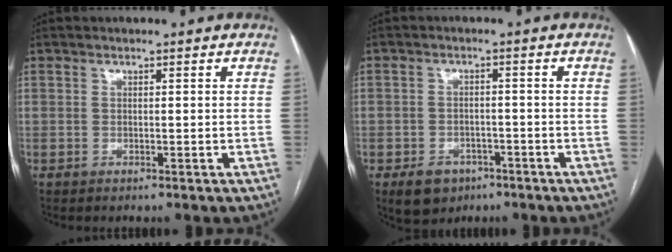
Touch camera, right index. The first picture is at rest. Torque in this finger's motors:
{"motor_torque": [-0.17, -0.24, -0.34, -0.11]}